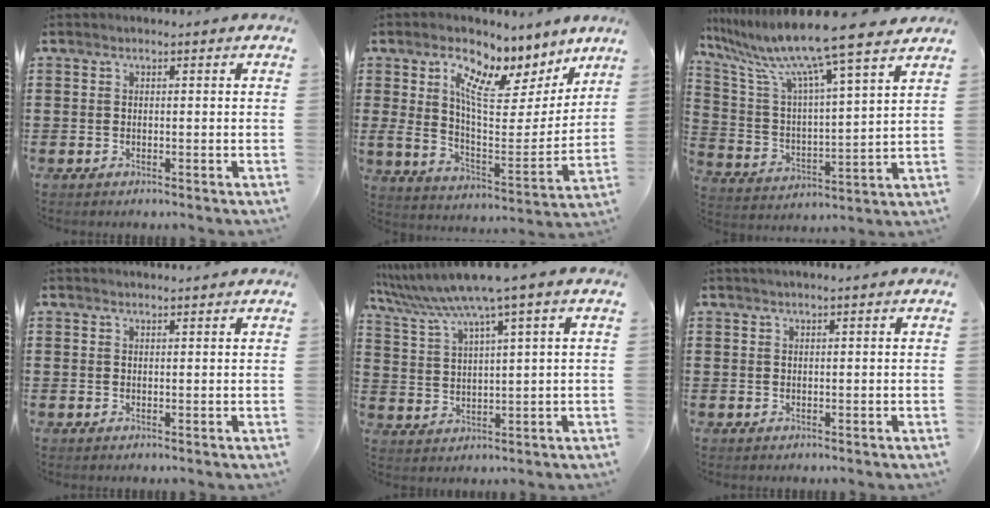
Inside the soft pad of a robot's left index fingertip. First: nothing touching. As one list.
[{"total": 11.4, "force": [8.2, 4.6, 6.5], "torque": [-0.131, -0.049, 0.141]}, {"total": 11.1, "force": [9.4, -0.7, 5.8], "torque": [-0.153, -0.066, 0.152]}, {"total": 1.0, "force": [1.0, -0.1, 0.1], "torque": [-0.004, -0.002, 0.019]}, {"total": 7.0, "force": [5.0, -0.6, 4.9], "torque": [-0.118, -0.032, 0.081]}, {"total": 0.7, "force": [0.5, -0.1, 0.5], "torque": [-0.008, 0.001, 0.009]}]